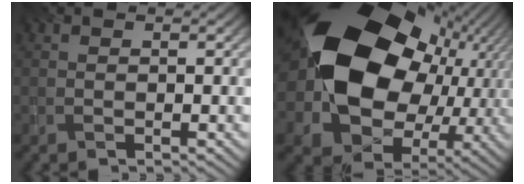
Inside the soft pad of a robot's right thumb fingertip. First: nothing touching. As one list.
[{"total": 21.4, "force": [2.8, 15.9, 14.0], "torque": [-0.316, -0.037, 0.086]}]